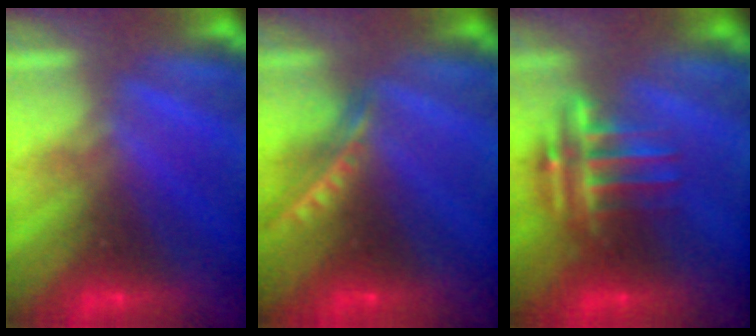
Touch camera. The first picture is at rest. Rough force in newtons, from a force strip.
{"total": 3.9}
{"total": 7.4}